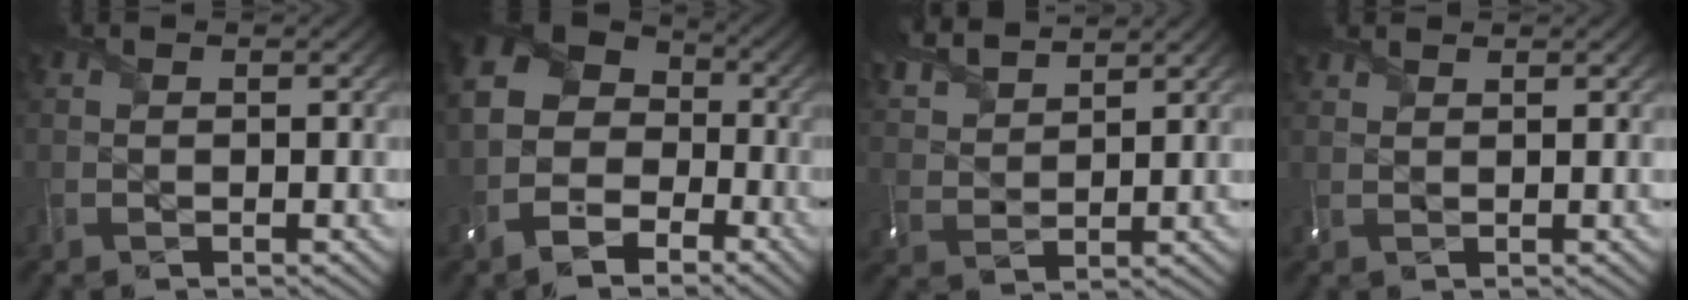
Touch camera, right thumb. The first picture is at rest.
{"total": 10.6, "force": [-4.3, 7.7, 5.8], "torque": [-0.127, -0.029, -0.088]}
{"total": 7.3, "force": [6.2, 2.1, 3.2], "torque": [-0.092, 0.016, 0.119]}
{"total": 1.5, "force": [1.4, 0.3, 0.5], "torque": [-0.021, 0.005, 0.031]}